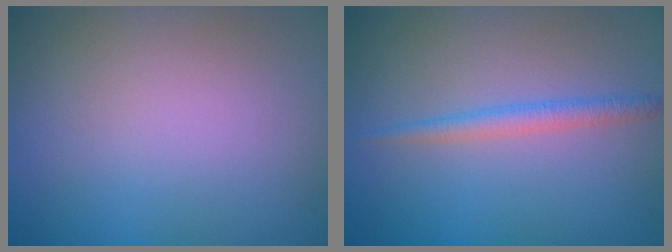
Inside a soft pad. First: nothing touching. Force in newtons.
{"total": 1.7, "press": 1.7, "slide": 0.1}